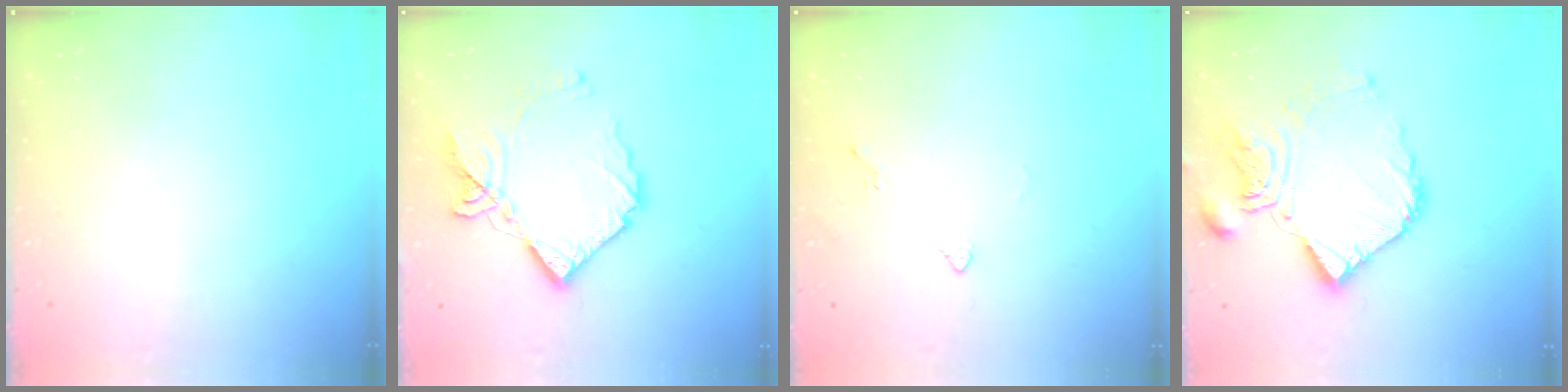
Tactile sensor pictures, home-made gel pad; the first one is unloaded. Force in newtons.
{"total": 15.9, "press": 15.8, "slide": 2.0}
{"total": 3.3, "press": 3.2, "slide": 0.7}
{"total": 15.8, "press": 15.7, "slide": 1.4}